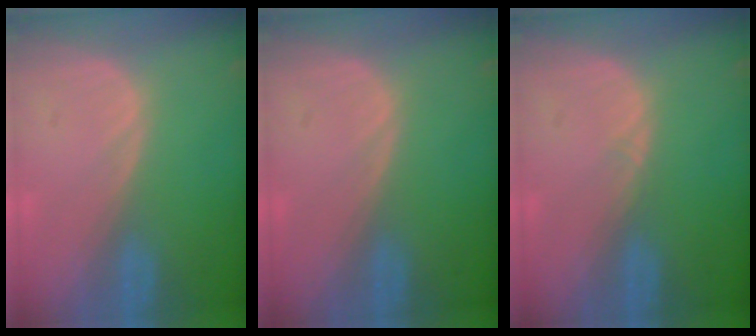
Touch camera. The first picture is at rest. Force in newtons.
{"total": 0.0}
{"total": 0.5, "press": 0.5, "slide": 0.1}